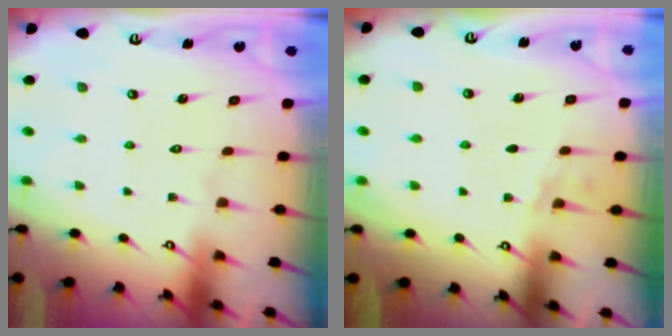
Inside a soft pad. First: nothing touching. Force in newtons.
{"total": 2.5, "press": 1.6, "slide": 1.8}